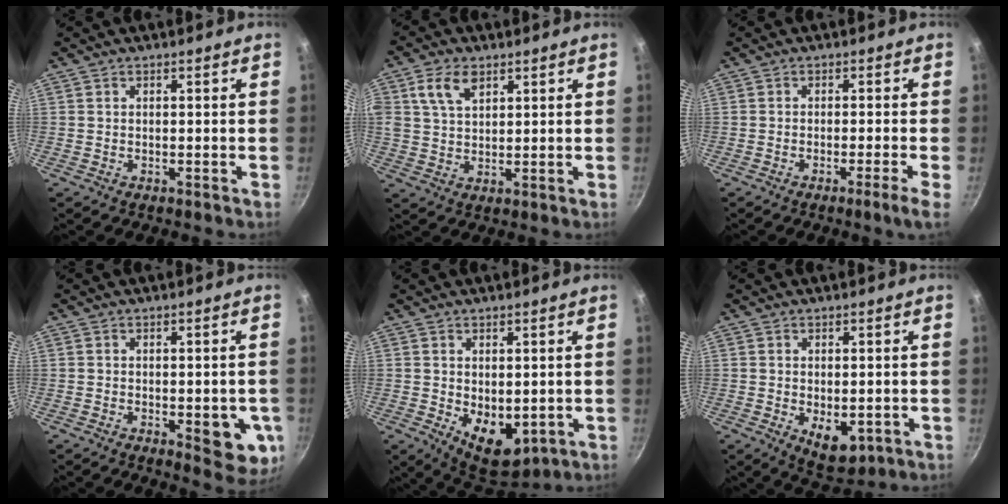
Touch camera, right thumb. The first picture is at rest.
{"total": 7.1, "force": [3.4, 4.3, 4.5], "torque": [-0.075, -0.006, 0.063]}
{"total": 3.6, "force": [-1.8, -0.5, 3.1], "torque": [-0.059, 0.006, -0.029]}
{"total": 9.4, "force": [-2.1, 4.0, 8.2], "torque": [-0.066, -0.003, -0.023]}
{"total": 8.8, "force": [-0.7, 5.6, 6.8], "torque": [-0.075, -0.021, 0.005]}
{"total": 7.0, "force": [-1.3, 4.1, 5.5], "torque": [-0.067, -0.009, -0.006]}